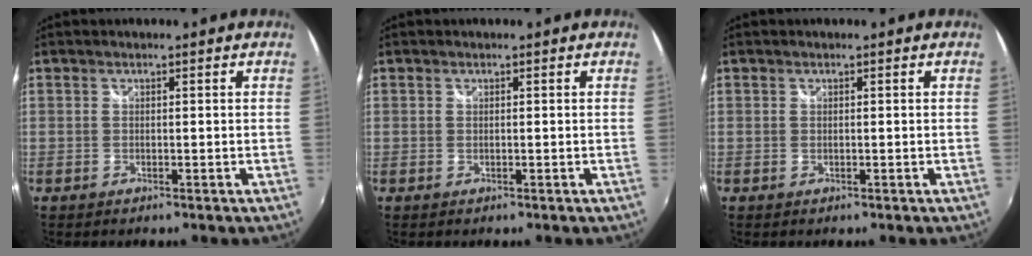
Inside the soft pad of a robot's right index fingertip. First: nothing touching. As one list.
[{"total": 0.0}, {"total": 0.0}]